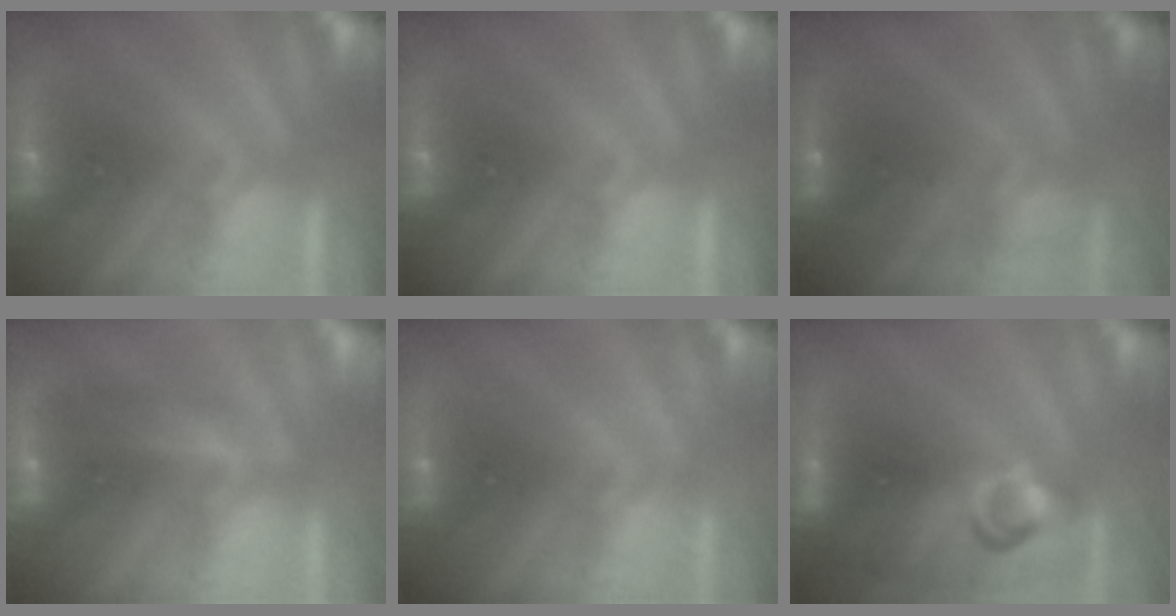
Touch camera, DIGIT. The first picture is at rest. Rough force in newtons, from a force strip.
{"total": 0.0}
{"total": 2.8}
{"total": 1.8}
{"total": 2.1}
{"total": 6.9}